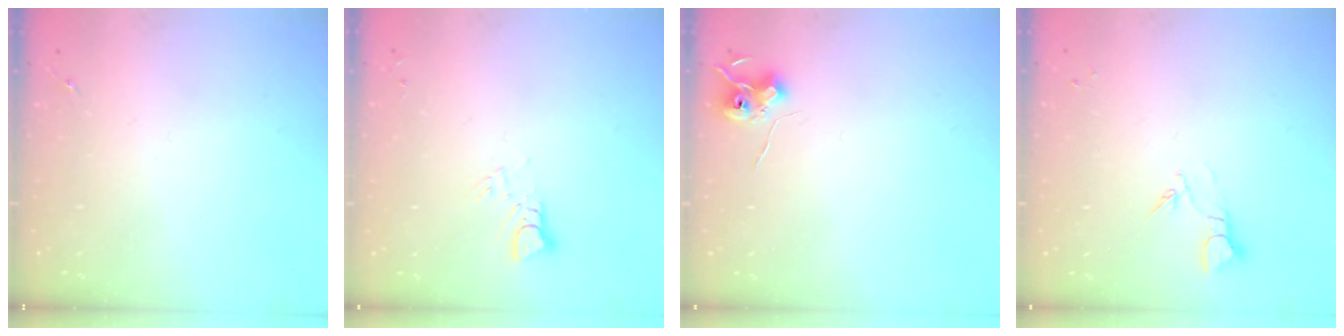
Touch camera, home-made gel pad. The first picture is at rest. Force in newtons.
{"total": 3.2, "press": 3.2, "slide": 0.0}
{"total": 6.9, "press": 6.9, "slide": 0.6}
{"total": 3.2, "press": 3.1, "slide": 0.3}